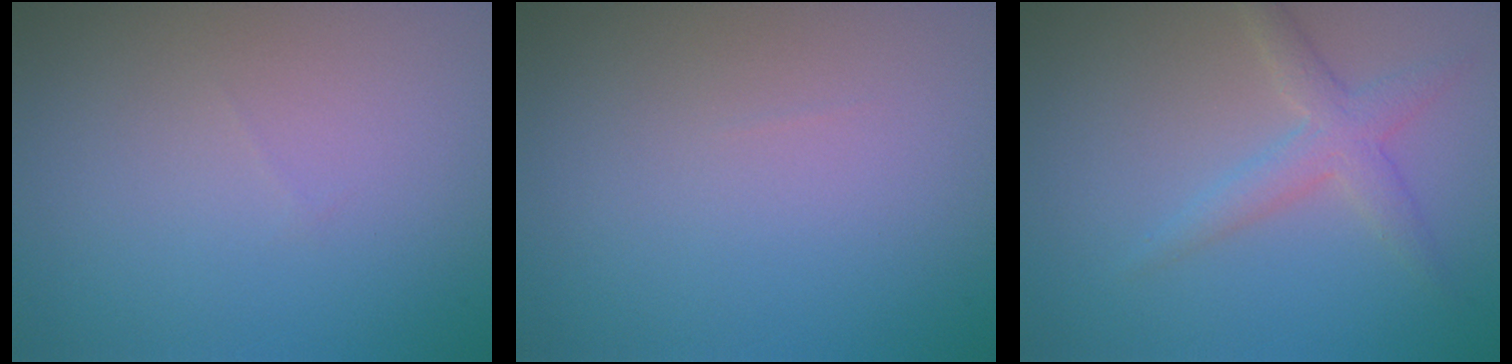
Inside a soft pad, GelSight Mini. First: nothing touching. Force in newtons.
{"total": 0.0}
{"total": 2.7, "press": 2.7, "slide": 0.1}